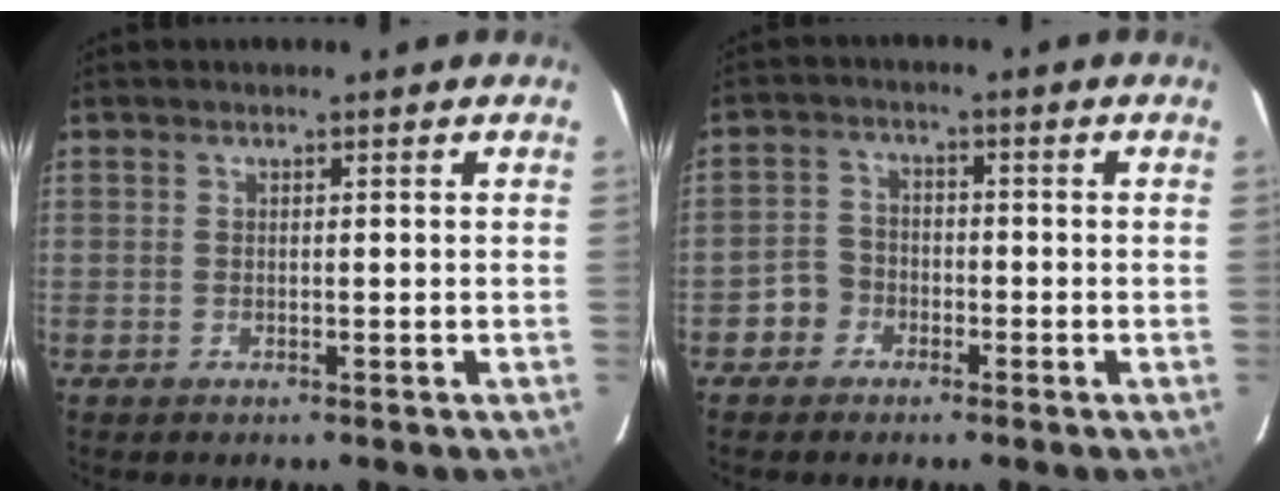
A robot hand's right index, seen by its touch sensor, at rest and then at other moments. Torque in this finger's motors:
{"motor_torque": [0.17, -0.26, -0.15, -0.11]}